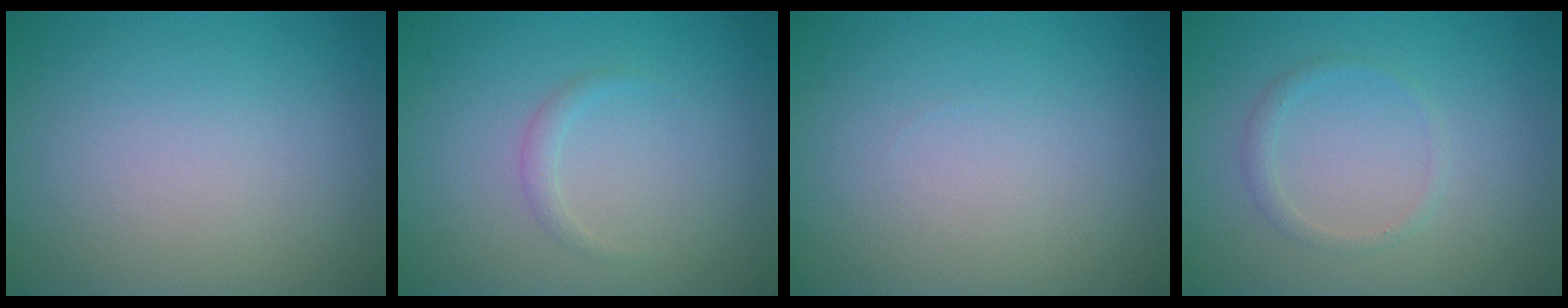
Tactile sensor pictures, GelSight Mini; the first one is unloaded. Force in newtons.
{"total": 0.8, "press": 0.8, "slide": 0.0}
{"total": 0.0}
{"total": 1.1, "press": 1.0, "slide": 0.1}